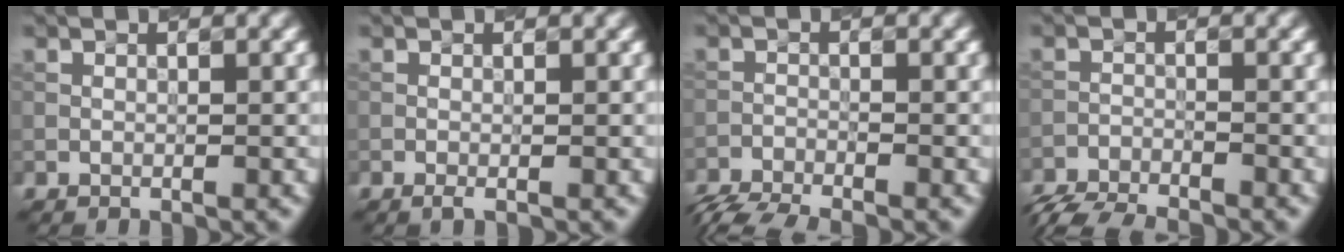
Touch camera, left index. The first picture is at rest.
{"total": 0.6, "force": [-0.3, 0.1, 0.6], "torque": [-0.012, -0.005, -0.006]}
{"total": 5.3, "force": [-5.0, 0.7, 1.7], "torque": [-0.041, -0.021, -0.089]}
{"total": 6.0, "force": [-5.8, 0.8, 1.5], "torque": [-0.039, -0.023, -0.100]}